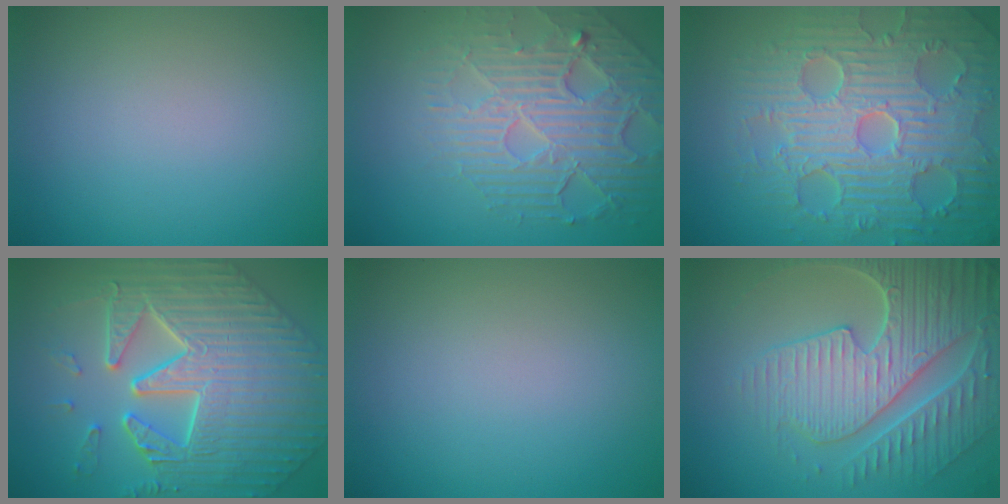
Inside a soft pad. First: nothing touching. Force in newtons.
{"total": 6.9, "press": 5.0, "slide": 4.7}
{"total": 9.5, "press": 6.8, "slide": 6.6}
{"total": 8.9, "press": 7.2, "slide": 5.3}
{"total": 0.0}
{"total": 7.9, "press": 6.1, "slide": 5.1}